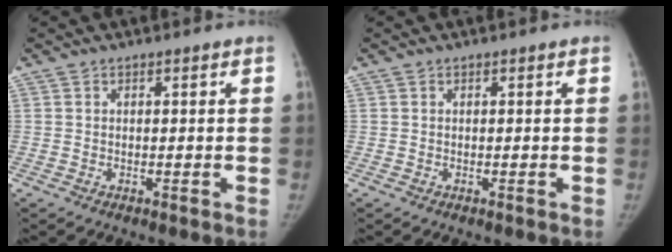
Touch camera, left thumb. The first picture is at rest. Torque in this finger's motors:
{"motor_torque": [0.08, 0.02, 0.14, -0.07, 0.03]}